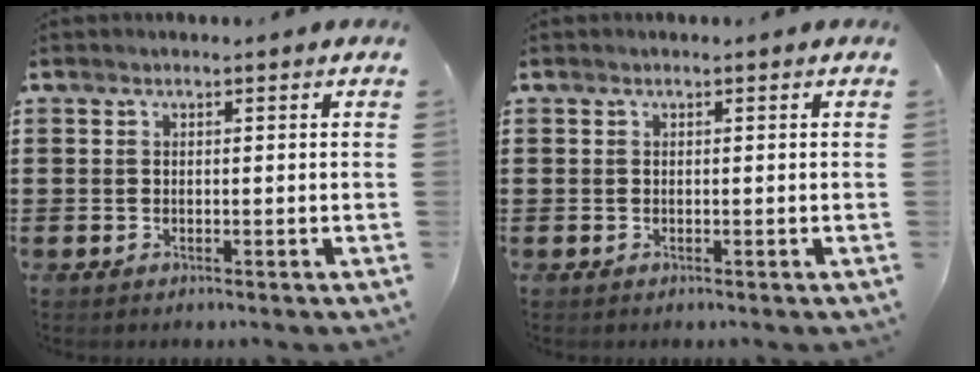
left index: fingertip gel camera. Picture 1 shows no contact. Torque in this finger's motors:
{"motor_torque": [0.00, 0.00, 0.00, 0.00]}